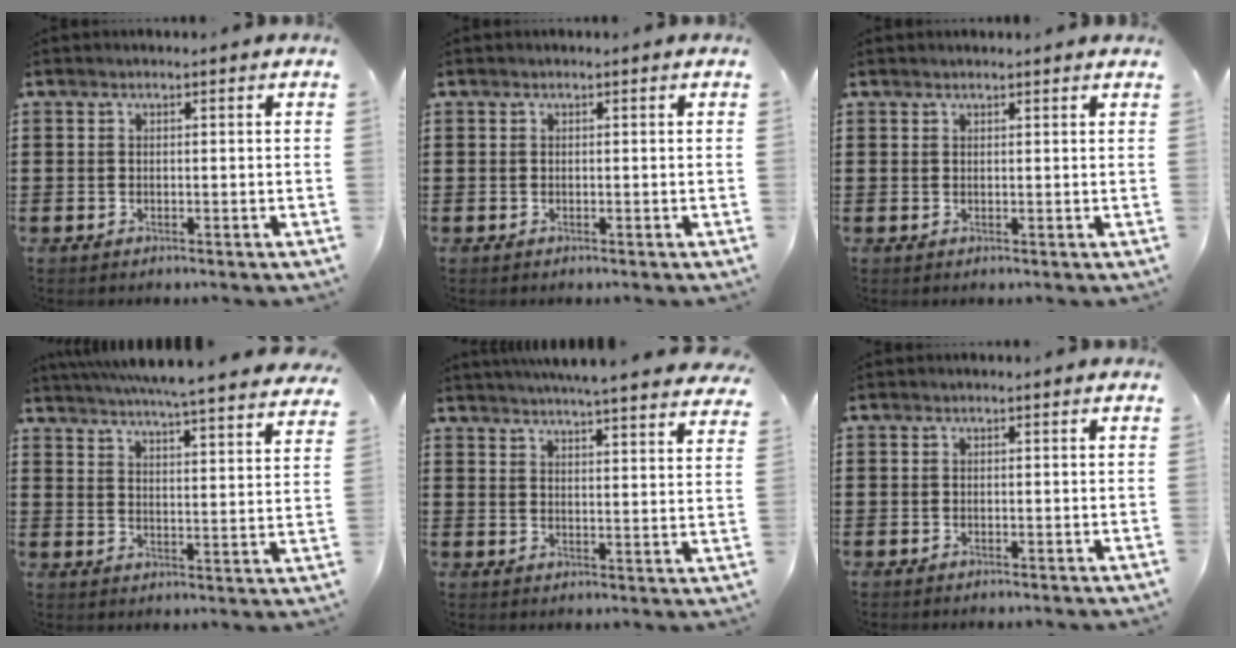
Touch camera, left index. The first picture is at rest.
{"total": 0.0}
{"total": 0.8, "force": [0.8, 0.0, 0.3], "torque": [-0.007, -0.001, 0.015]}
{"total": 5.9, "force": [5.5, -0.9, 1.9], "torque": [-0.061, -0.041, 0.091]}
{"total": 5.0, "force": [4.8, -0.4, 1.3], "torque": [-0.038, -0.030, 0.083]}
{"total": 0.0}